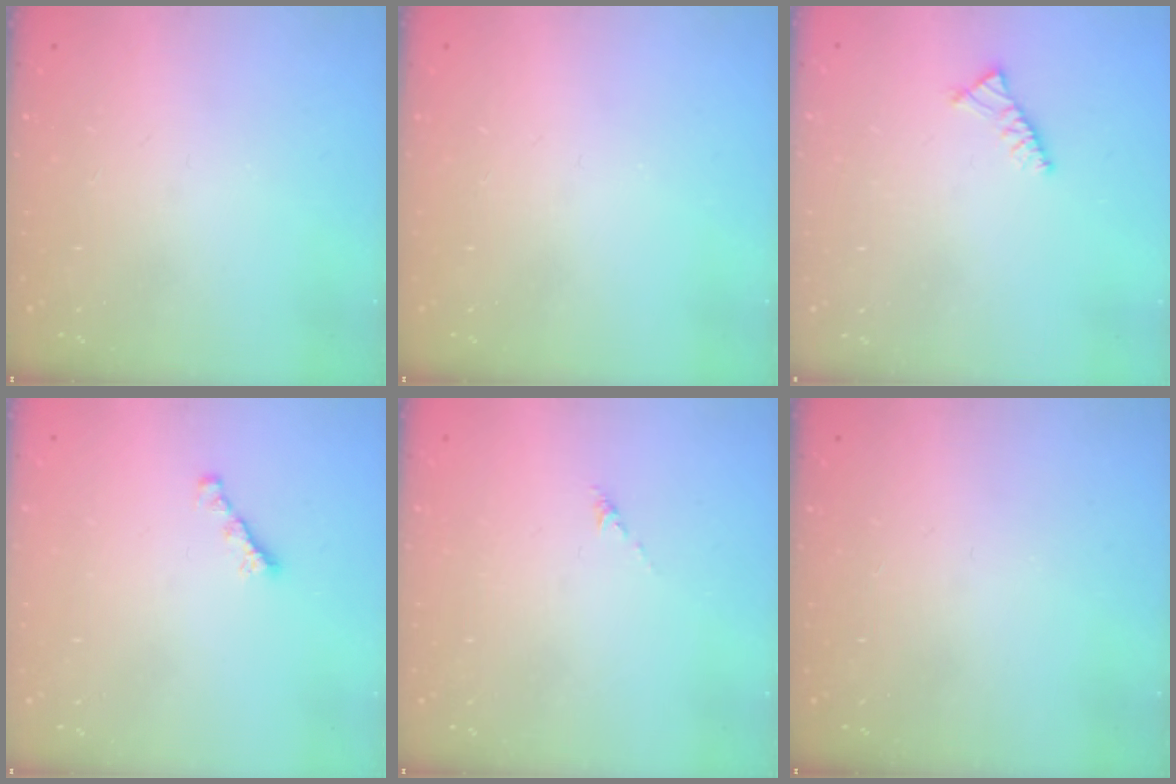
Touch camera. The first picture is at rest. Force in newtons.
{"total": 0.0}
{"total": 3.1, "press": 3.0, "slide": 0.7}
{"total": 1.6, "press": 1.5, "slide": 0.5}
{"total": 0.0}
{"total": 0.0}